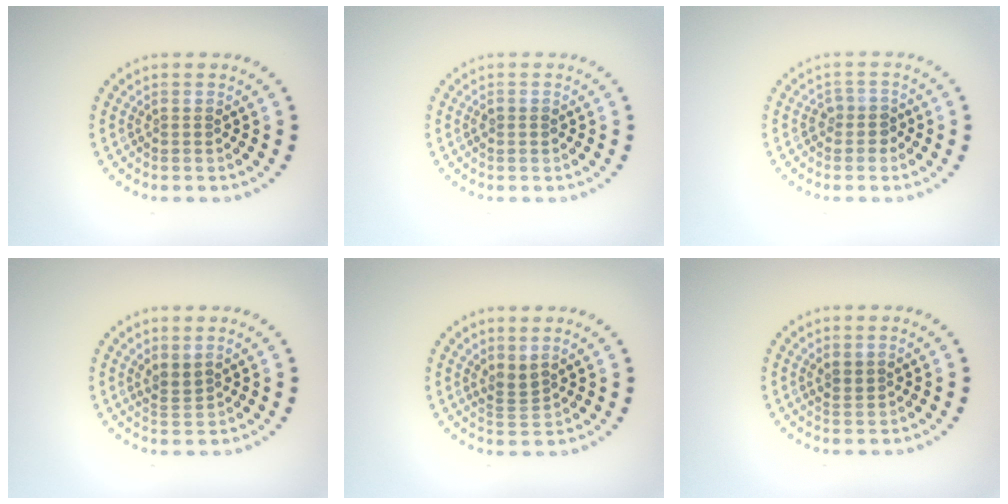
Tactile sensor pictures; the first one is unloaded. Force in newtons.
{"total": 1.0, "press": 1.0, "slide": 0.1}
{"total": 1.5, "press": 1.2, "slide": 0.9}
{"total": 1.5, "press": 1.2, "slide": 1.0}
{"total": 1.7, "press": 1.2, "slide": 1.1}
{"total": 1.3, "press": 1.1, "slide": 0.7}